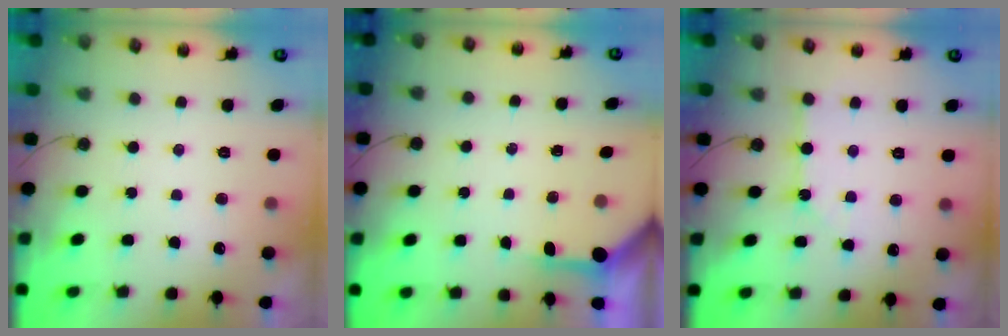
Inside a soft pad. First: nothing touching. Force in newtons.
{"total": 3.5, "press": 3.5, "slide": 0.5}
{"total": 2.5, "press": 2.5, "slide": 0.3}